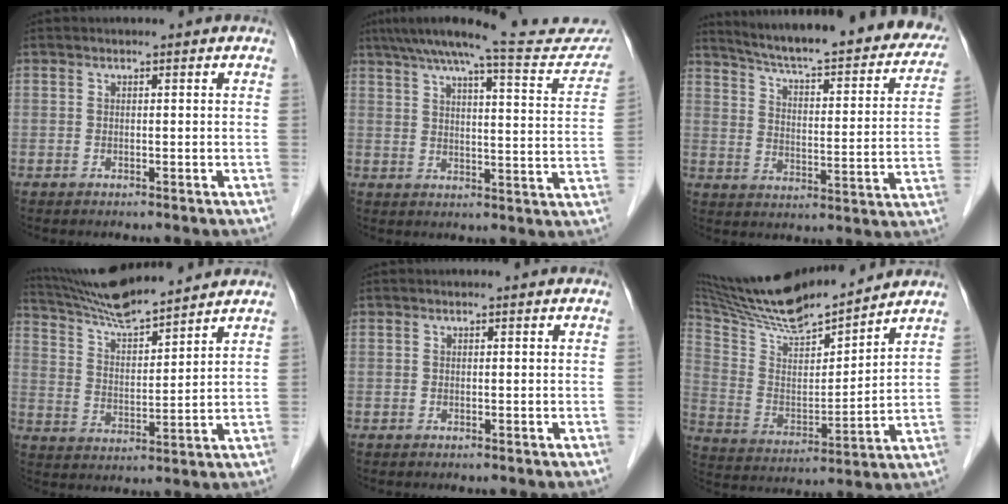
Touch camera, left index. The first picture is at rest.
{"total": 17.6, "force": [16.1, 1.7, 6.7], "torque": [-0.089, -0.014, 0.201]}
{"total": 28.4, "force": [24.5, 5.1, 13.4], "torque": [-0.199, -0.039, 0.305]}
{"total": 12.5, "force": [11.7, 0.5, 4.5], "torque": [-0.090, 0.018, 0.211]}
{"total": 0.0}
{"total": 19.1, "force": [17.4, 1.8, 7.6], "torque": [-0.150, 0.008, 0.313]}